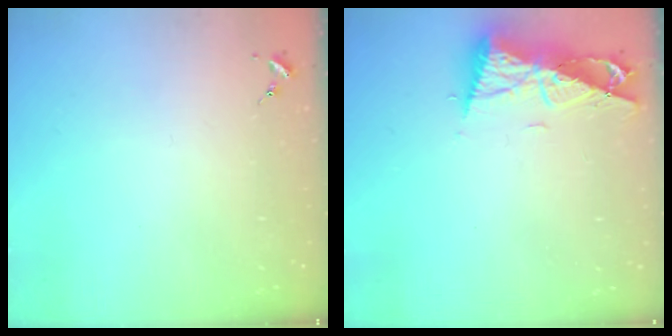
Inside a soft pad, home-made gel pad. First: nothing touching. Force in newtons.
{"total": 9.5, "press": 9.4, "slide": 1.4}